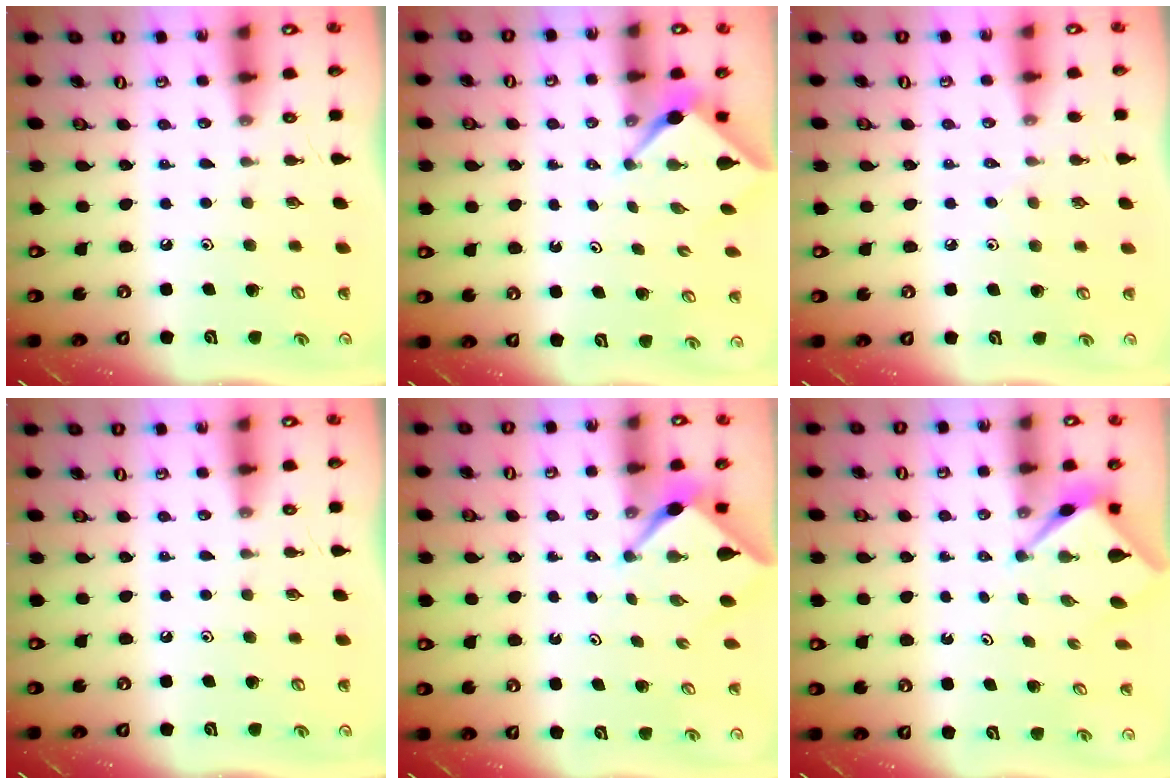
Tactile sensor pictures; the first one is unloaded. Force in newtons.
{"total": 2.5, "press": 2.5, "slide": 0.3}
{"total": 4.3, "press": 4.2, "slide": 0.7}
{"total": 0.0}
{"total": 2.2, "press": 2.2, "slide": 0.3}
{"total": 2.7, "press": 2.7, "slide": 0.1}